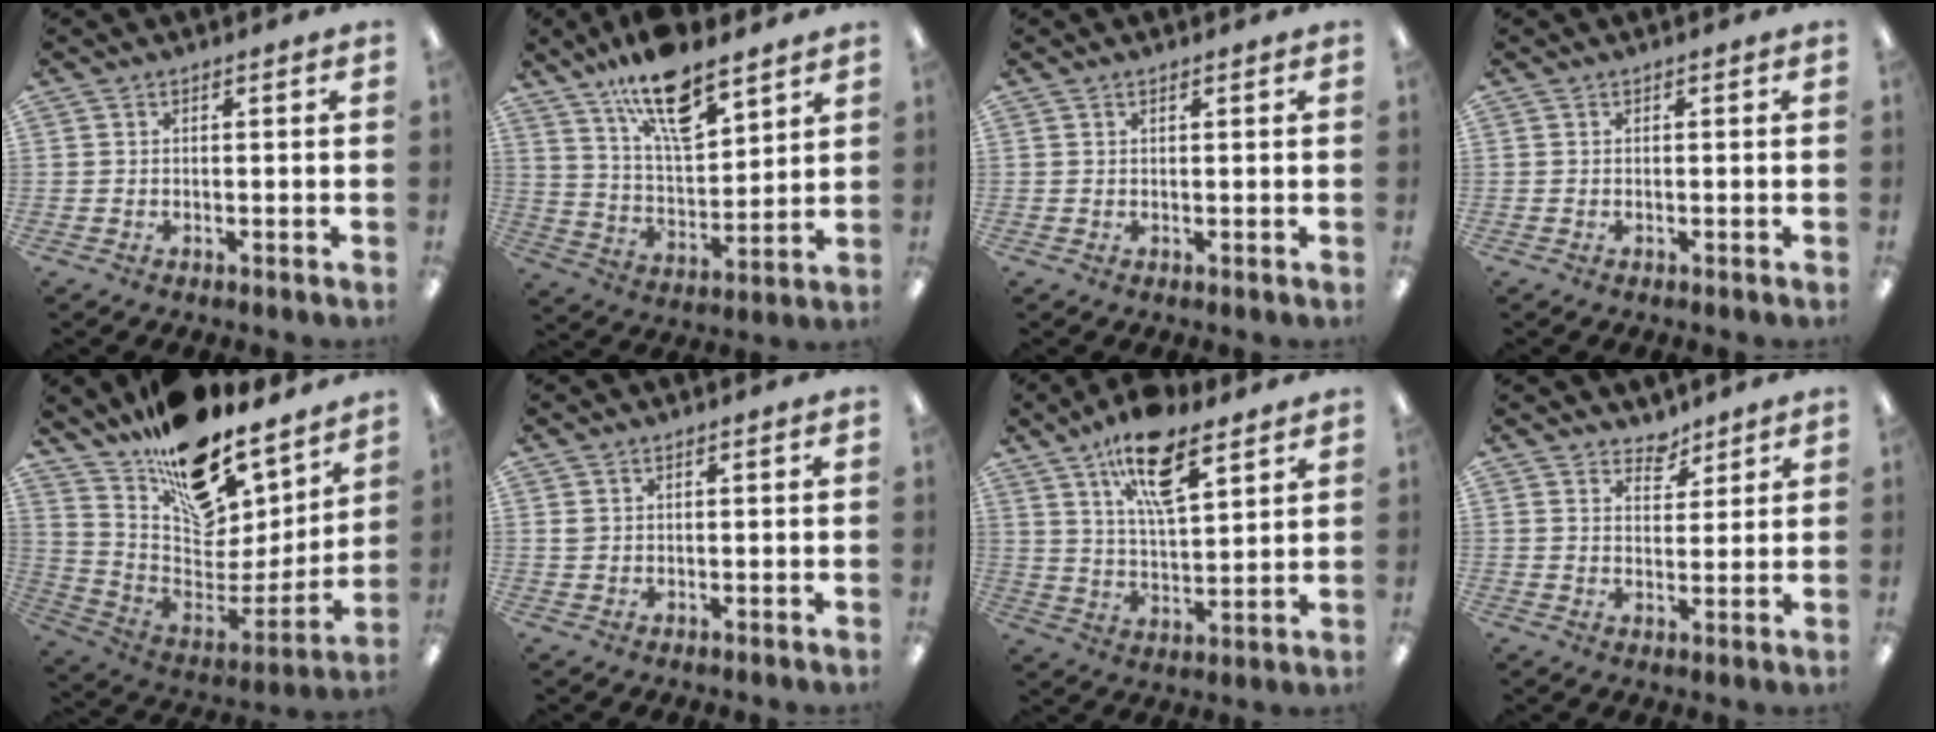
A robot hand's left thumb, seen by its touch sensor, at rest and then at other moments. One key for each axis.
{"total": 16.5, "fx": 11.6, "fy": 6.2, "fz": 9.9, "tx": -0.163, "ty": -0.059, "tz": 0.197}
{"total": 0.5, "fx": 0.4, "fy": 0.1, "fz": 0.3, "tx": -0.006, "ty": 0.001, "tz": 0.008}
{"total": 0.0}
{"total": 19.4, "fx": 14.4, "fy": 10.1, "fz": 8.3, "tx": -0.119, "ty": -0.113, "tz": 0.259}
{"total": 1.1, "fx": 0.5, "fy": 0.7, "fz": 0.6, "tx": -0.013, "ty": 0.002, "tz": 0.009}
{"total": 15.3, "fx": 9.7, "fy": 6.0, "fz": 10.3, "tx": -0.168, "ty": -0.038, "tz": 0.163}
{"total": 4.5, "fx": 3.9, "fy": 2.2, "fz": 0.4, "tx": 0.003, "ty": -0.027, "tz": 0.068}